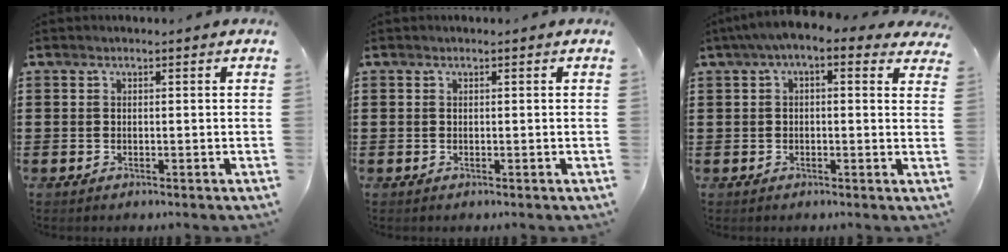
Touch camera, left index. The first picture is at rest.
{"total": 0.0}
{"total": 3.6, "force": [1.4, 1.1, 3.1], "torque": [-0.062, 0.003, 0.019]}